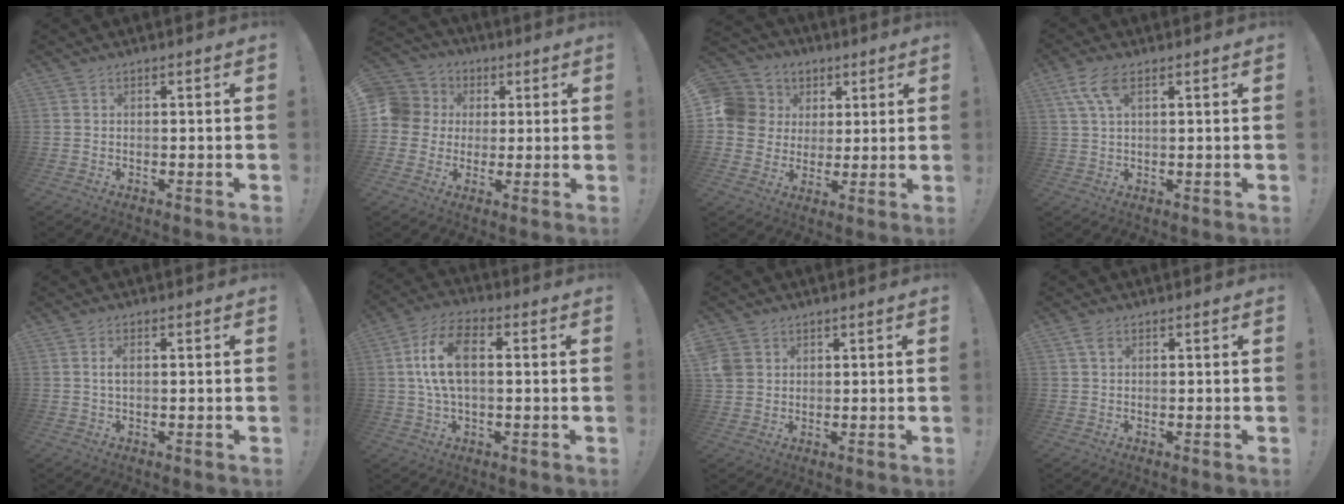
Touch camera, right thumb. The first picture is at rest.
{"total": 9.5, "force": [0.8, 9.1, 2.7], "torque": [-0.050, 0.005, 0.020]}
{"total": 11.5, "force": [2.7, 10.6, 3.4], "torque": [-0.058, -0.004, 0.063]}
{"total": 6.6, "force": [3.1, 2.7, 5.2], "torque": [-0.109, 0.006, 0.062]}
{"total": 2.0, "force": [0.1, 0.7, 1.9], "torque": [-0.038, 0.003, 0.000]}
{"total": 11.9, "force": [1.5, 6.3, 10.0], "torque": [-0.195, 0.007, 0.028]}
{"total": 4.5, "force": [2.2, 3.7, 1.4], "torque": [-0.029, -0.006, 0.042]}
{"total": 2.0, "force": [0.9, 1.0, 1.5], "torque": [-0.028, 0.001, 0.017]}